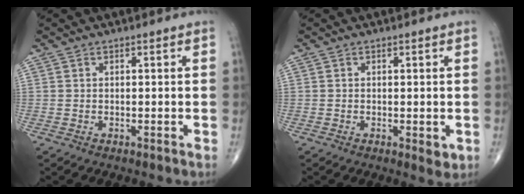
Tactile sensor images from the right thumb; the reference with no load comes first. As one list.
[{"total": 2.0, "force": [-0.4, 0.8, 1.8], "torque": [-0.021, -0.005, -0.006]}]